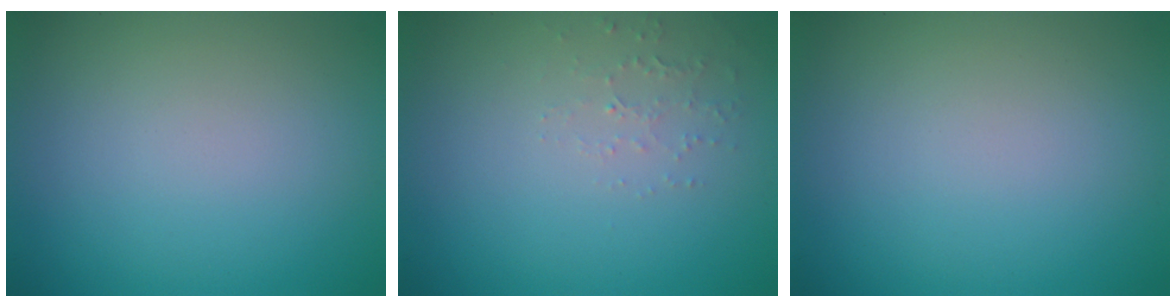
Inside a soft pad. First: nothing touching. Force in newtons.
{"total": 1.3, "press": 1.3, "slide": 0.4}
{"total": 0.0}